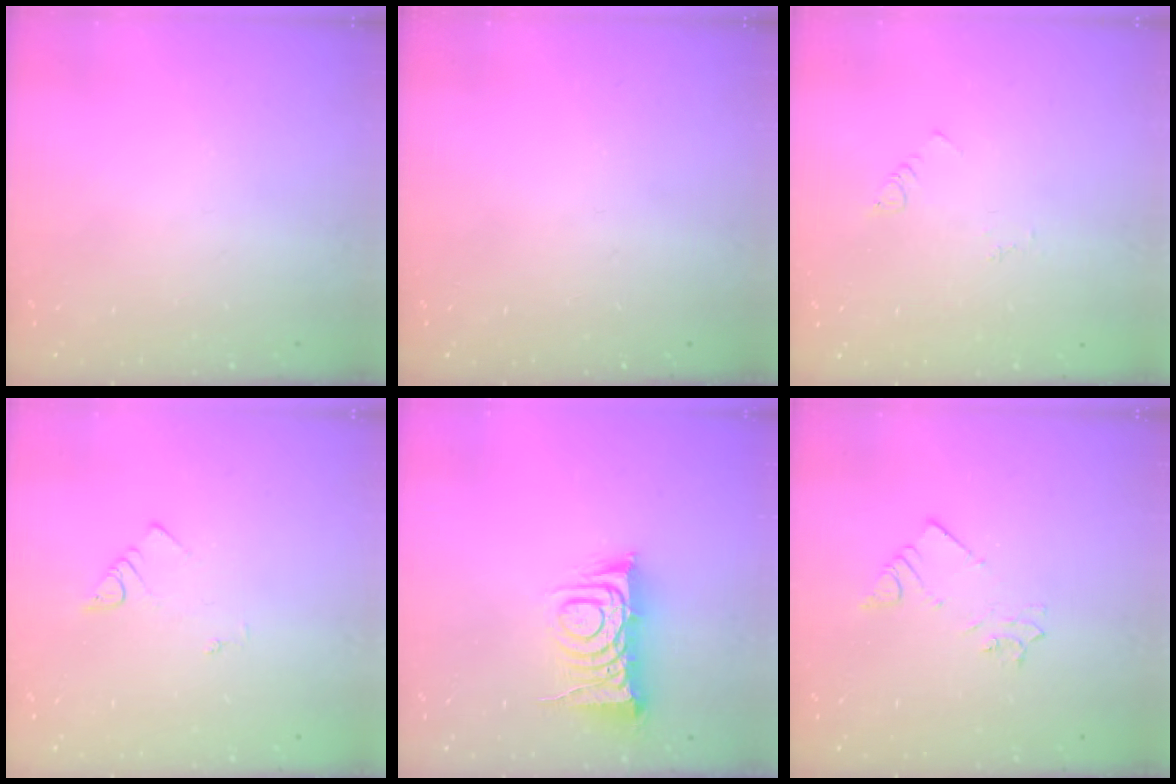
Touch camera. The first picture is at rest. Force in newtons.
{"total": 0.0}
{"total": 2.5, "press": 2.5, "slide": 0.4}
{"total": 2.1, "press": 2.1, "slide": 0.4}
{"total": 9.8, "press": 9.8, "slide": 1.1}
{"total": 3.3, "press": 3.3, "slide": 0.3}